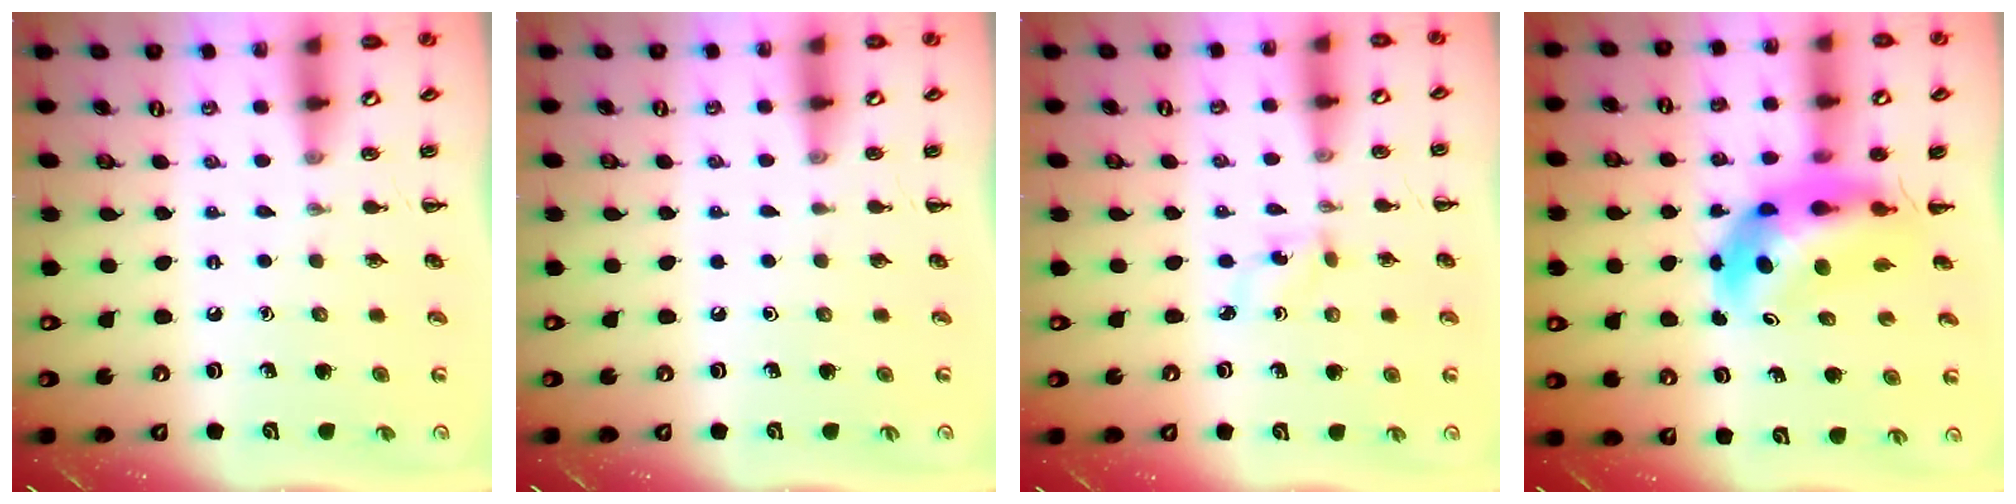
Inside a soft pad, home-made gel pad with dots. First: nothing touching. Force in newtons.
{"total": 0.0}
{"total": 2.5, "press": 2.4, "slide": 0.8}
{"total": 7.4, "press": 7.0, "slide": 2.3}